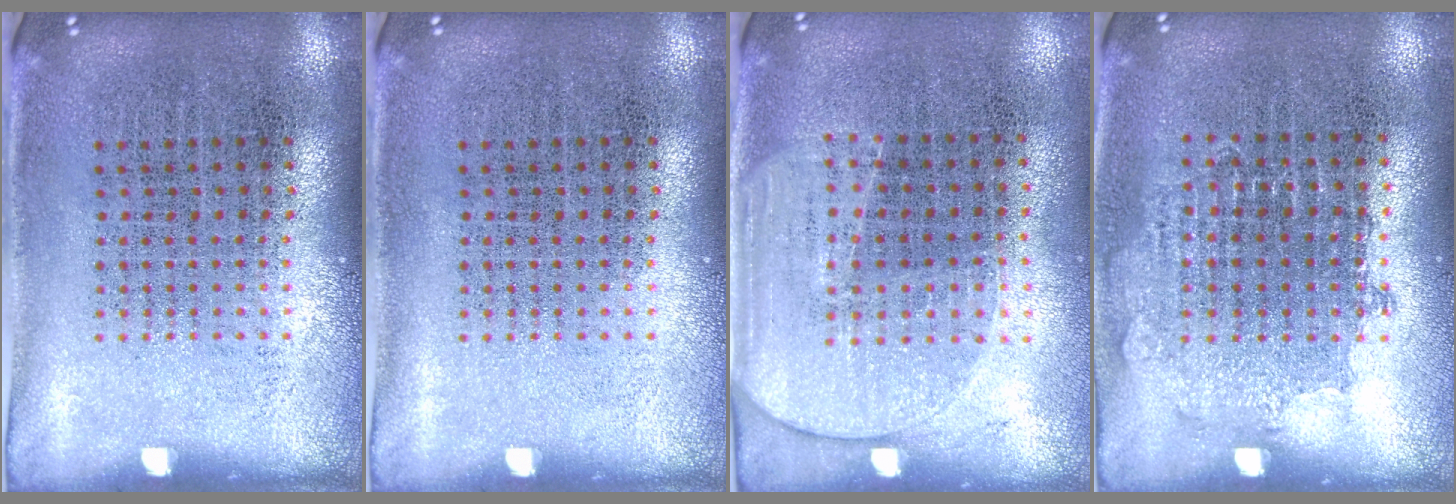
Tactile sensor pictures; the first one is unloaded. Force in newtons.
{"total": 0.0}
{"total": 1.6, "press": 1.4, "slide": 0.9}
{"total": 0.8, "press": 0.8, "slide": 0.1}